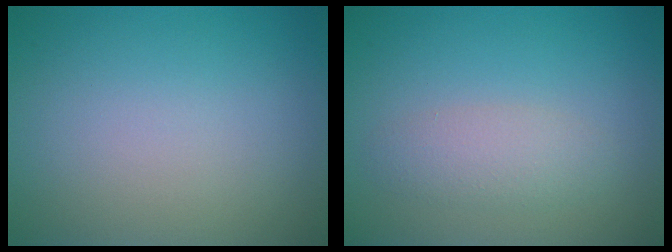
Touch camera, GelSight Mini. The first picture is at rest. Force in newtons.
{"total": 2.3, "press": 2.3, "slide": 0.2}